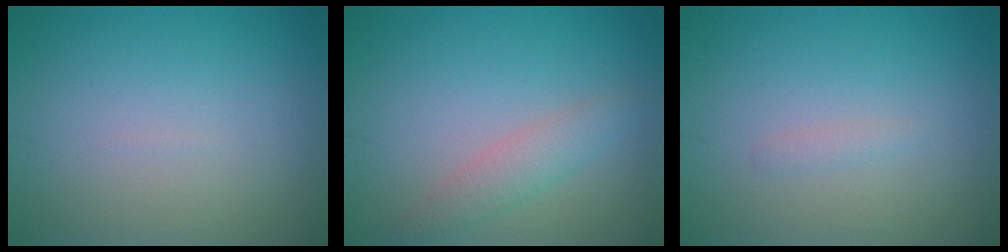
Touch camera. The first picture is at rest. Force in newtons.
{"total": 2.2, "press": 2.2, "slide": 0.1}
{"total": 0.7, "press": 0.7, "slide": 0.0}